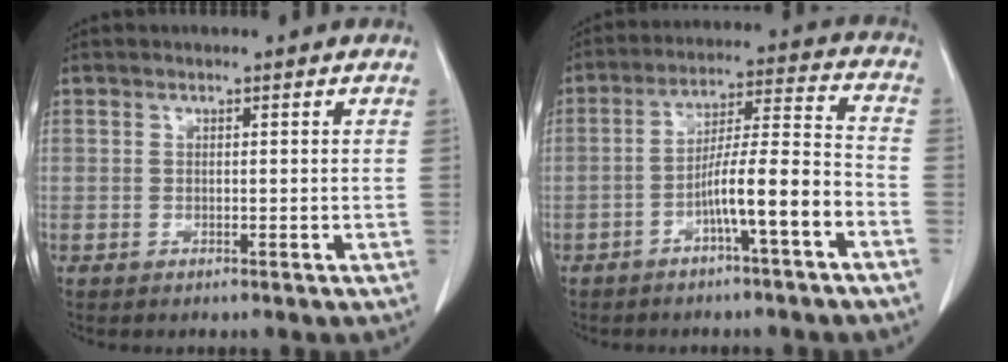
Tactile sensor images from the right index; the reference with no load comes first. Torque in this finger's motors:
{"motor_torque": [1.39, -0.75, 0.74, 0.21]}